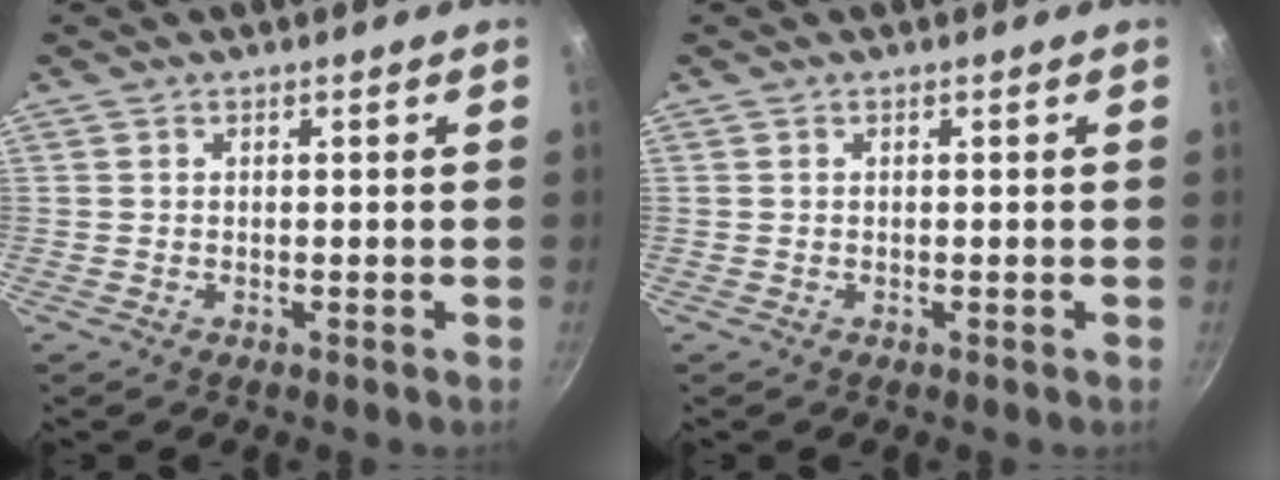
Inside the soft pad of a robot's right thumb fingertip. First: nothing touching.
{"total": 0.0}